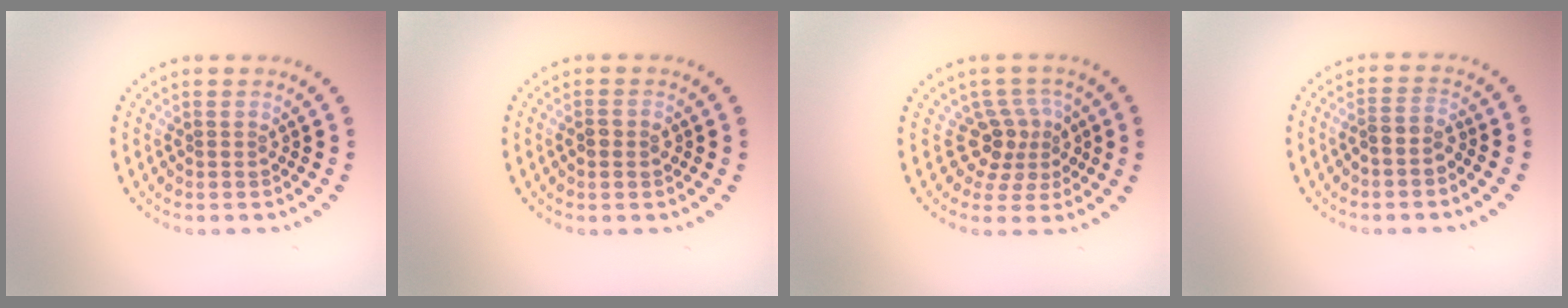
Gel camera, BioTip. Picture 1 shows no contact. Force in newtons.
{"total": 1.4, "press": 1.3, "slide": 0.4}
{"total": 3.2, "press": 2.3, "slide": 2.2}
{"total": 1.8, "press": 1.6, "slide": 0.9}